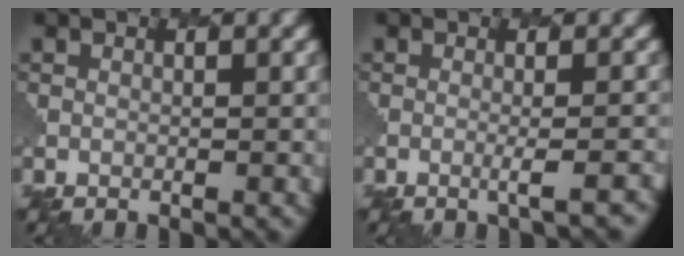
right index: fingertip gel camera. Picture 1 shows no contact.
{"total": 2.1, "force": [-0.5, 0.4, 2.0], "torque": [-0.018, 0.008, -0.018]}